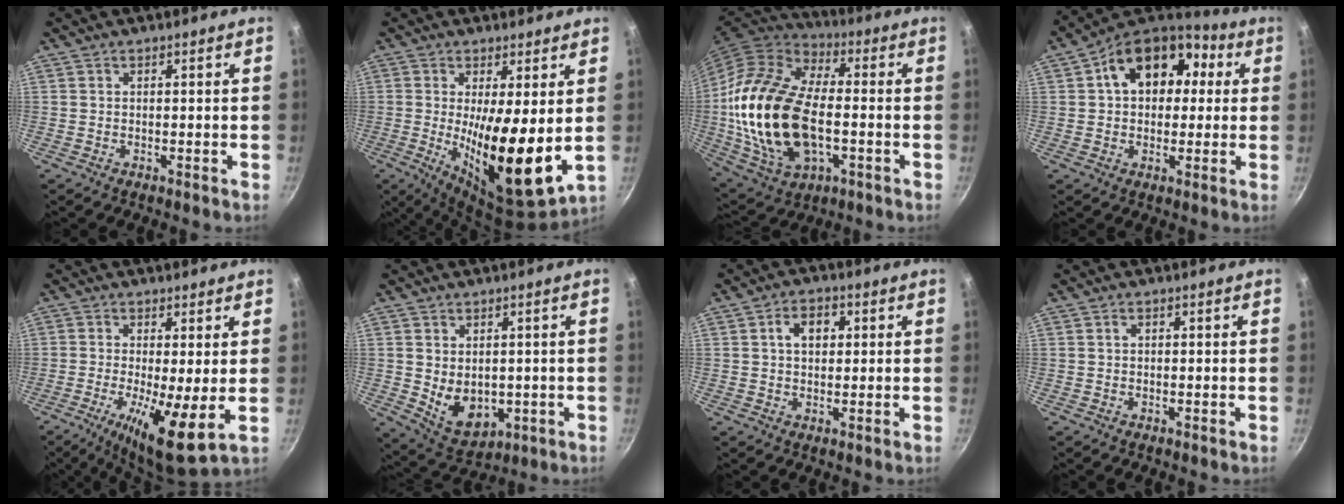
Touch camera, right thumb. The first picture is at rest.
{"total": 15.6, "force": [0.3, 4.3, 15.0], "torque": [-0.234, -0.037, 0.014]}
{"total": 25.5, "force": [-2.5, 15.0, 20.5], "torque": [-0.399, 0.018, -0.039]}
{"total": 16.8, "force": [3.9, 12.1, 10.9], "torque": [-0.141, 0.032, 0.047]}
{"total": 11.0, "force": [-1.5, 2.4, 10.6], "torque": [-0.184, -0.019, -0.024]}
{"total": 8.5, "force": [-0.1, 6.2, 5.9], "torque": [-0.078, -0.015, 0.024]}
{"total": 5.4, "force": [1.3, 3.8, 3.6], "torque": [-0.038, 0.008, 0.015]}
{"total": 0.9, "force": [0.1, 0.7, 0.5], "torque": [-0.007, 0.007, 0.002]}